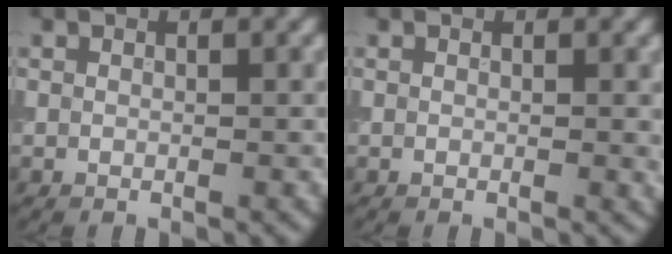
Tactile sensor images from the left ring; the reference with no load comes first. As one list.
[{"total": 0.5, "force": [0.1, 0.1, 0.5], "torque": [-0.002, -0.002, 0.000]}]